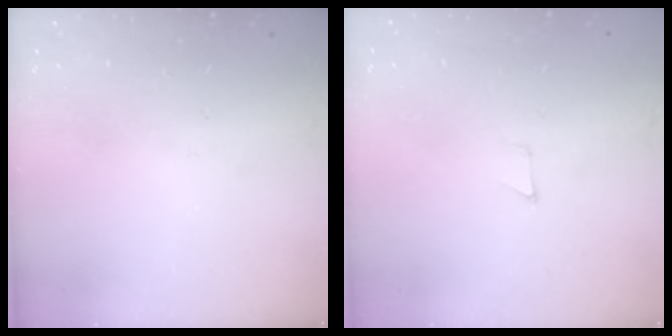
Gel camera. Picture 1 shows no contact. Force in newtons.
{"total": 2.7, "press": 2.7, "slide": 0.2}